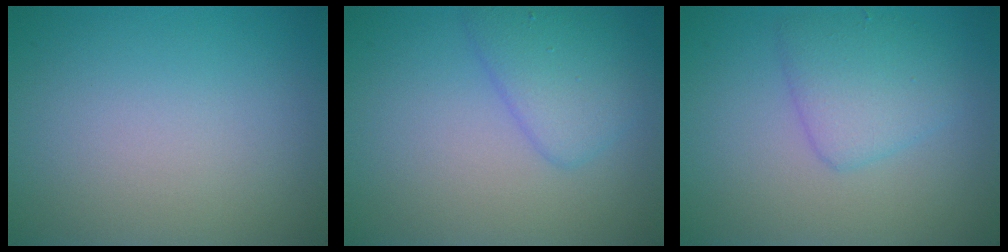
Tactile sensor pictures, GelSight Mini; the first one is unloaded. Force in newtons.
{"total": 3.4, "press": 3.4, "slide": 0.1}
{"total": 3.1, "press": 3.1, "slide": 0.1}